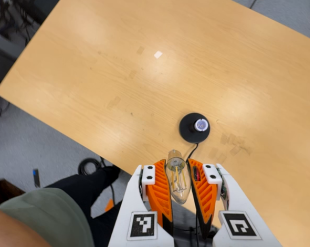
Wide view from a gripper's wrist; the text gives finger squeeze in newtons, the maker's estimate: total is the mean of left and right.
{"total": 20.9, "left": 22.9, "right": 18.8}